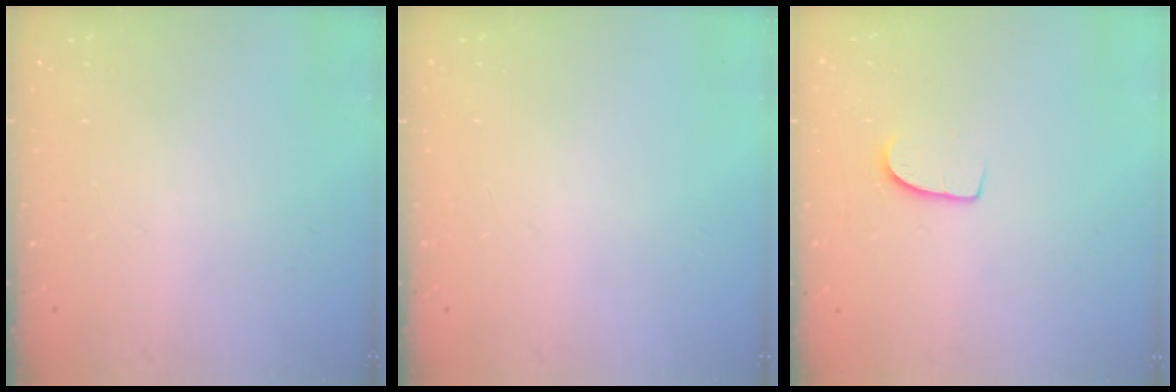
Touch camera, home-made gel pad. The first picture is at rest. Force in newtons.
{"total": 0.0}
{"total": 6.4, "press": 6.4, "slide": 0.6}